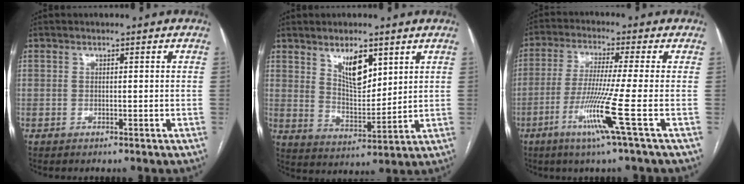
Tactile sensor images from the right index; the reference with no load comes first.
{"total": 7.9, "force": [4.4, 3.2, 5.8], "torque": [-0.104, -0.006, 0.085]}
{"total": 10.1, "force": [-4.1, -2.3, 8.9], "torque": [-0.175, -0.029, -0.086]}